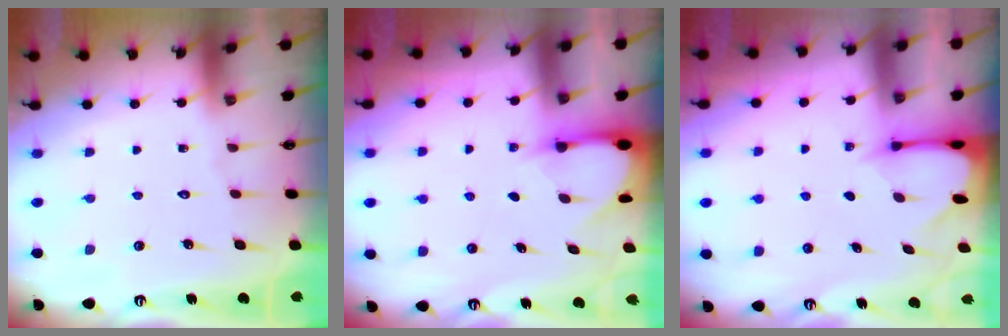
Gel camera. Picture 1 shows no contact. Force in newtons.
{"total": 2.9, "press": 2.9, "slide": 0.3}
{"total": 2.3, "press": 2.3, "slide": 0.3}